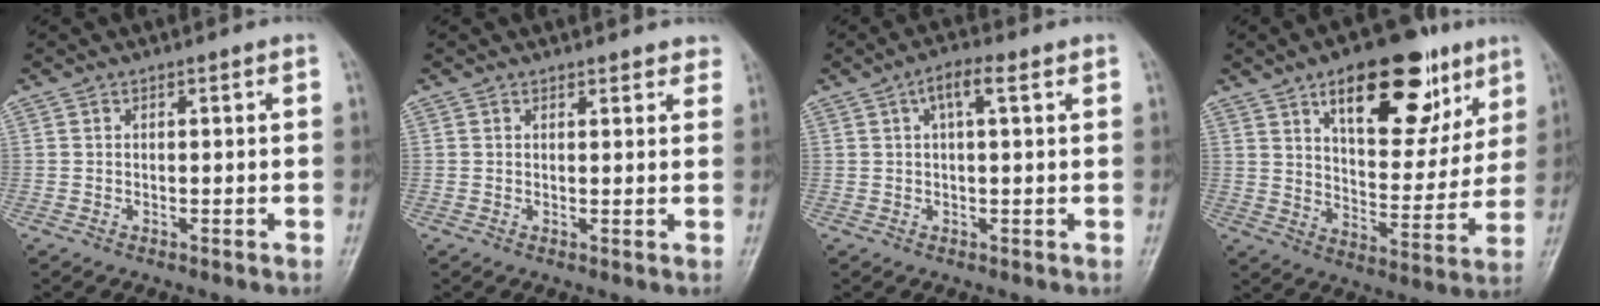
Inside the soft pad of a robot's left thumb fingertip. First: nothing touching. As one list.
[{"total": 2.8, "force": [2.5, 1.3, 0.4], "torque": [0.024, -0.010, 0.017]}, {"total": 4.4, "force": [1.8, 1.5, 3.8], "torque": [-0.069, 0.013, 0.029]}, {"total": 21.8, "force": [11.7, 10.4, 15.2], "torque": [-0.168, -0.036, 0.179]}]